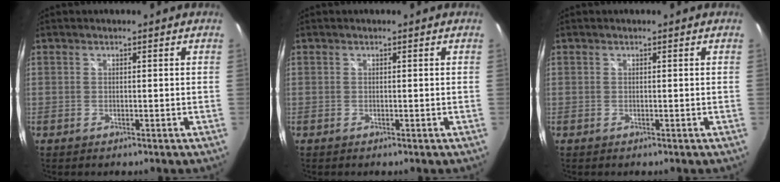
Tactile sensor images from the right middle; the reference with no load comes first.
{"total": 0.0}
{"total": 0.0}